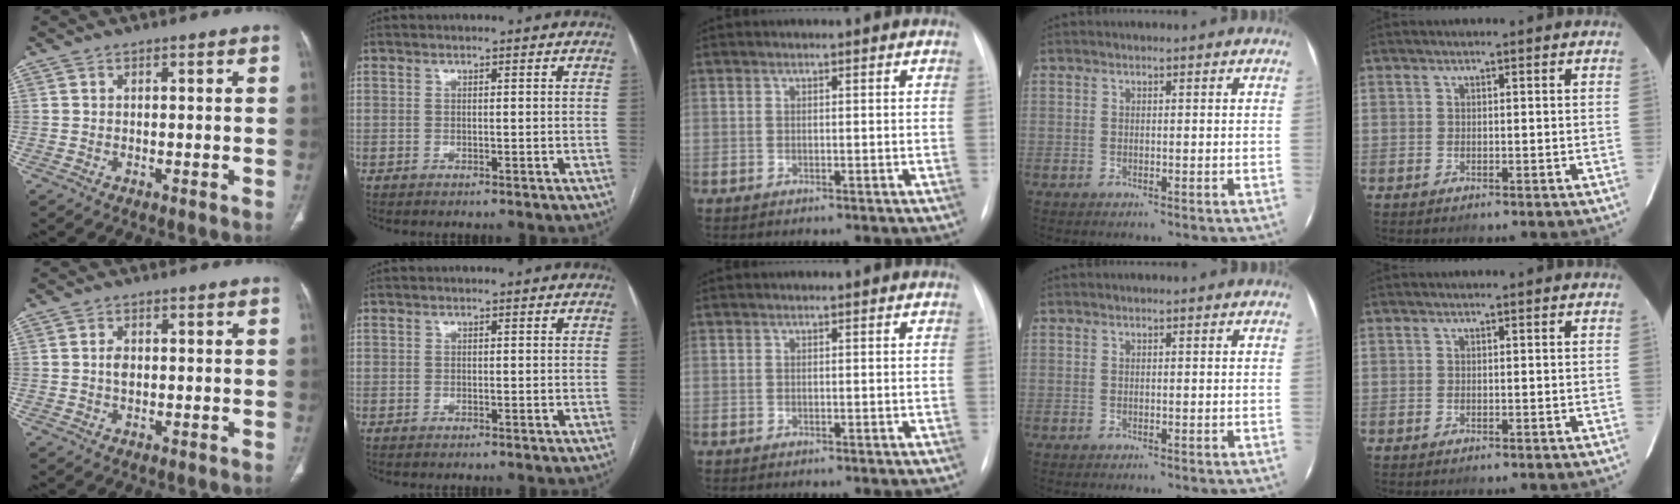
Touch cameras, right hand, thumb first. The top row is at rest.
{"thumb": {"total": 2.0, "force": [0.2, 1.3, 1.5], "torque": [-0.027, 0.000, 0.003]}}